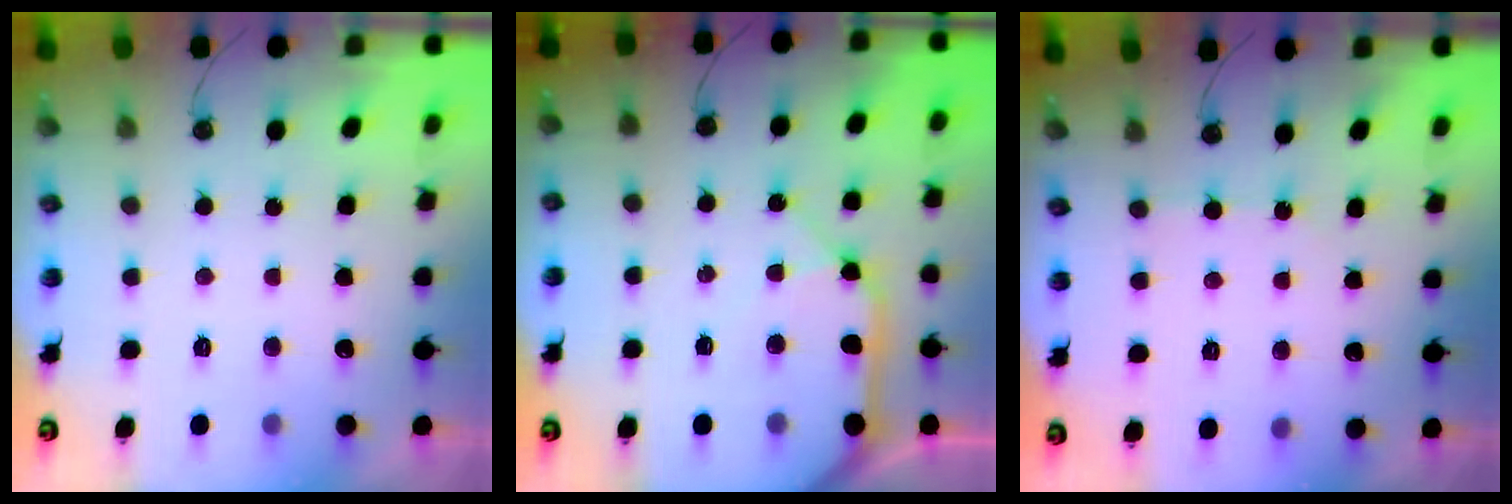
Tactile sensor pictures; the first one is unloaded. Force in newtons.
{"total": 12.4, "press": 12.2, "slide": 1.9}
{"total": 2.1, "press": 2.0, "slide": 0.4}